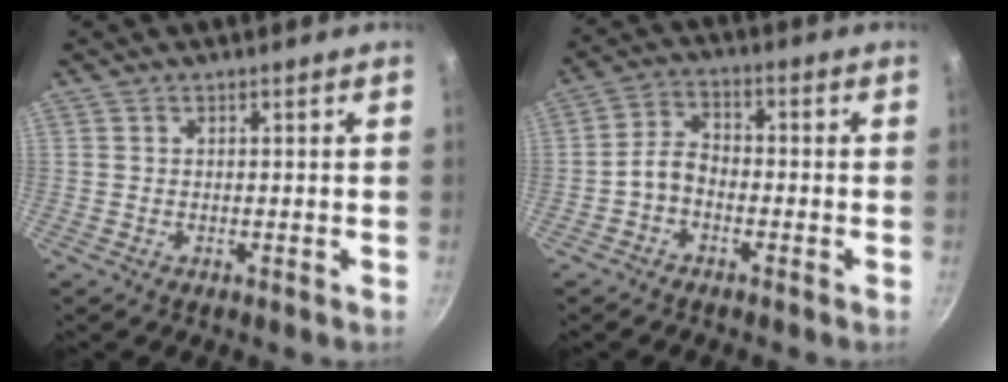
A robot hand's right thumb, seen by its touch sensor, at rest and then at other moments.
{"total": 4.9, "force": [-2.0, 3.3, 3.0], "torque": [-0.050, 0.032, -0.048]}